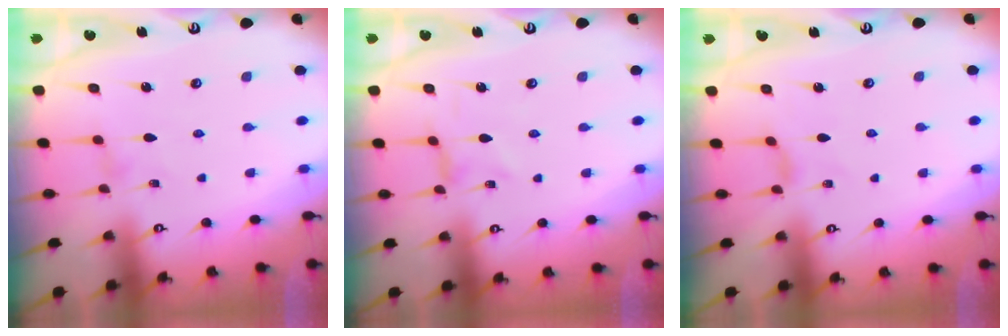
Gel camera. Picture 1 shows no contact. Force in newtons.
{"total": 0.0}
{"total": 0.8, "press": 0.8, "slide": 0.3}